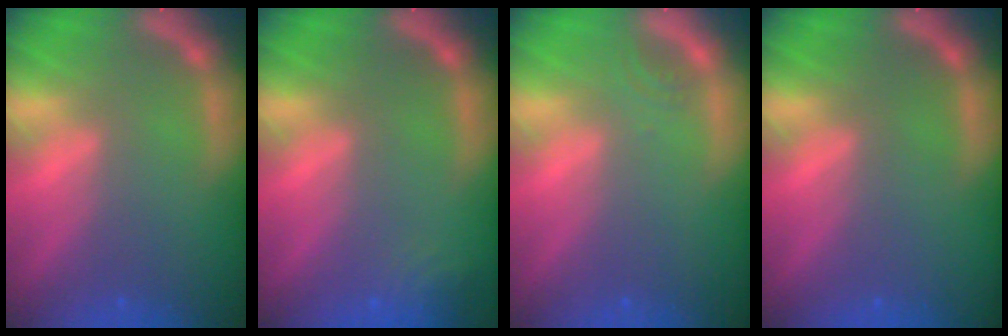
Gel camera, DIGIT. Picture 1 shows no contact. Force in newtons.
{"total": 2.4}
{"total": 1.0}
{"total": 0.0}